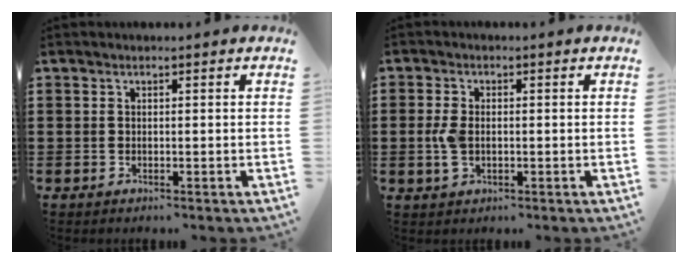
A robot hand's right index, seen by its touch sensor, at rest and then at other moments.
{"total": 3.5, "force": [-0.2, 2.0, 2.8], "torque": [-0.071, 0.001, -0.008]}